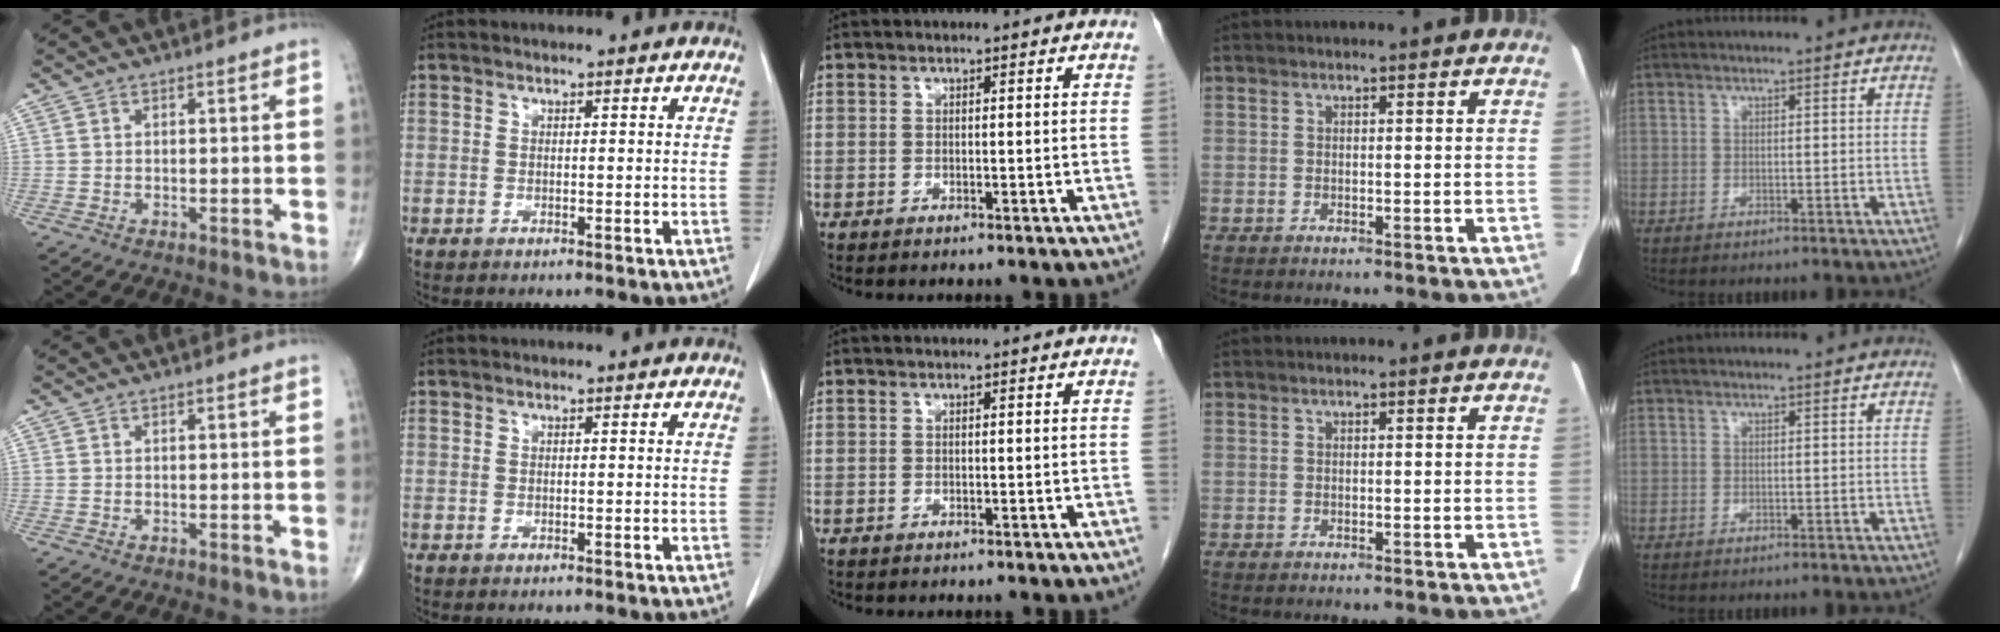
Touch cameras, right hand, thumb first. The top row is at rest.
{}